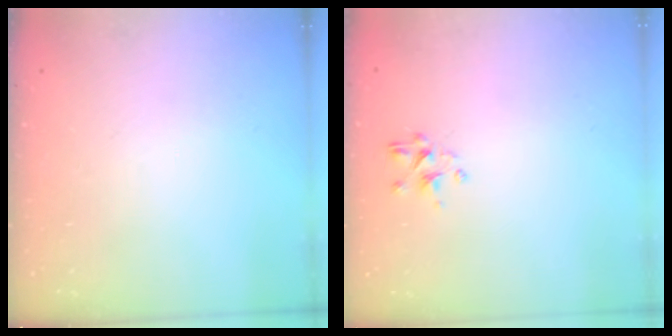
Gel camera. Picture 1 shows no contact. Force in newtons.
{"total": 1.8, "press": 1.7, "slide": 0.7}